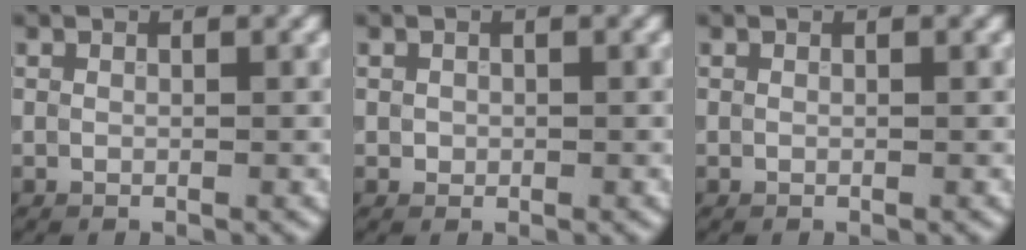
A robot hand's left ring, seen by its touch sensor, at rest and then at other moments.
{"total": 0.6, "force": [-0.1, 0.6, 0.2], "torque": [-0.004, -0.004, -0.001]}
{"total": 0.0}